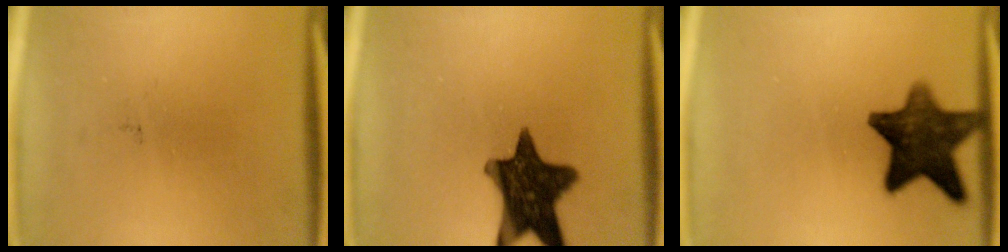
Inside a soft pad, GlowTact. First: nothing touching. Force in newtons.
{"total": 14.1}
{"total": 12.3}